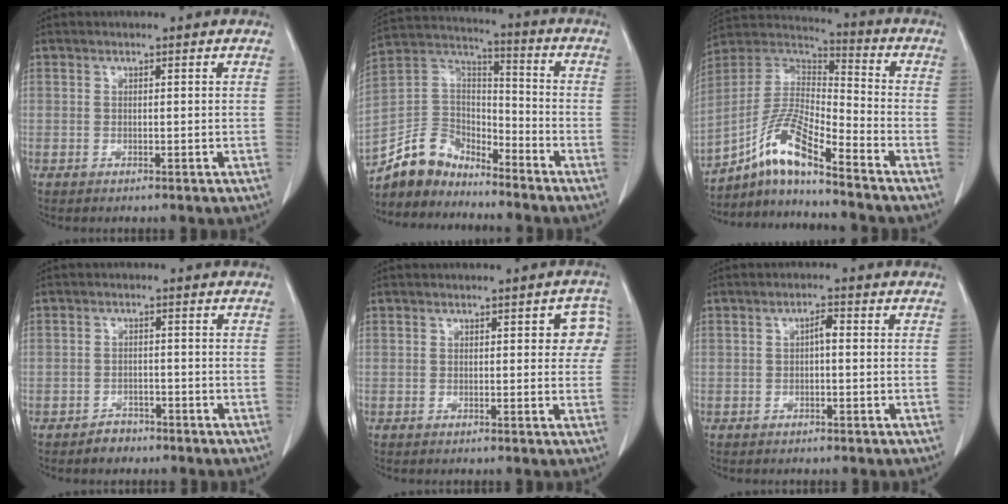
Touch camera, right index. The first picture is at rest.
{"total": 10.6, "force": [-9.4, 4.5, 2.1], "torque": [-0.051, 0.040, -0.183]}
{"total": 12.2, "force": [-8.4, 1.1, 8.7], "torque": [-0.185, 0.014, -0.158]}
{"total": 2.4, "force": [-1.8, 1.5, 0.2], "torque": [-0.005, 0.007, -0.029]}
{"total": 4.1, "force": [1.1, 1.8, 3.5], "torque": [-0.023, 0.012, 0.006]}
{"total": 1.7, "force": [-0.1, 0.5, 1.6], "torque": [-0.028, 0.005, -0.002]}